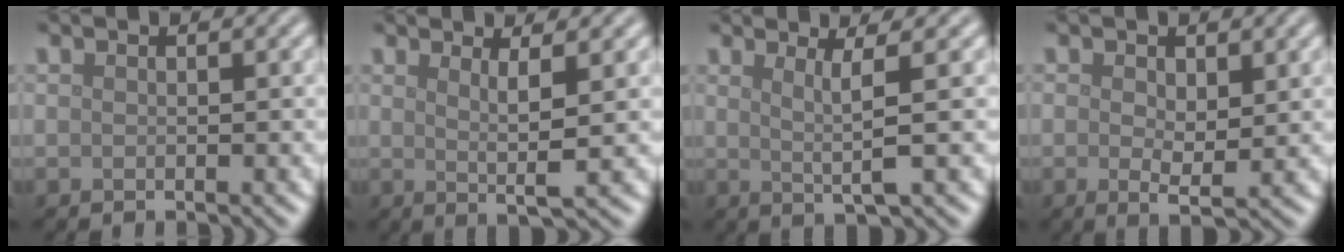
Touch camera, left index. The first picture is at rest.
{"total": 2.8, "force": [0.9, 0.4, 2.7], "torque": [-0.049, -0.008, 0.015]}
{"total": 2.9, "force": [0.7, 0.3, 2.8], "torque": [-0.053, -0.004, 0.015]}
{"total": 2.5, "force": [0.5, 1.2, 2.0], "torque": [-0.037, -0.005, 0.010]}